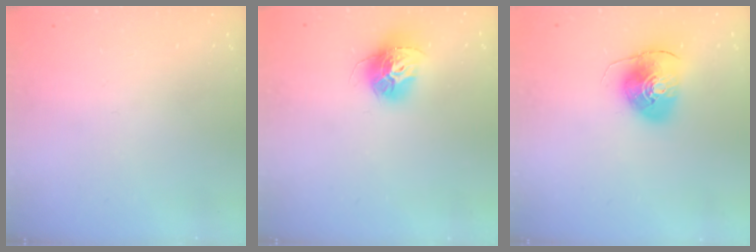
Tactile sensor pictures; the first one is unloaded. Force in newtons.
{"total": 13.2, "press": 13.1, "slide": 1.3}
{"total": 8.9, "press": 8.7, "slide": 1.5}